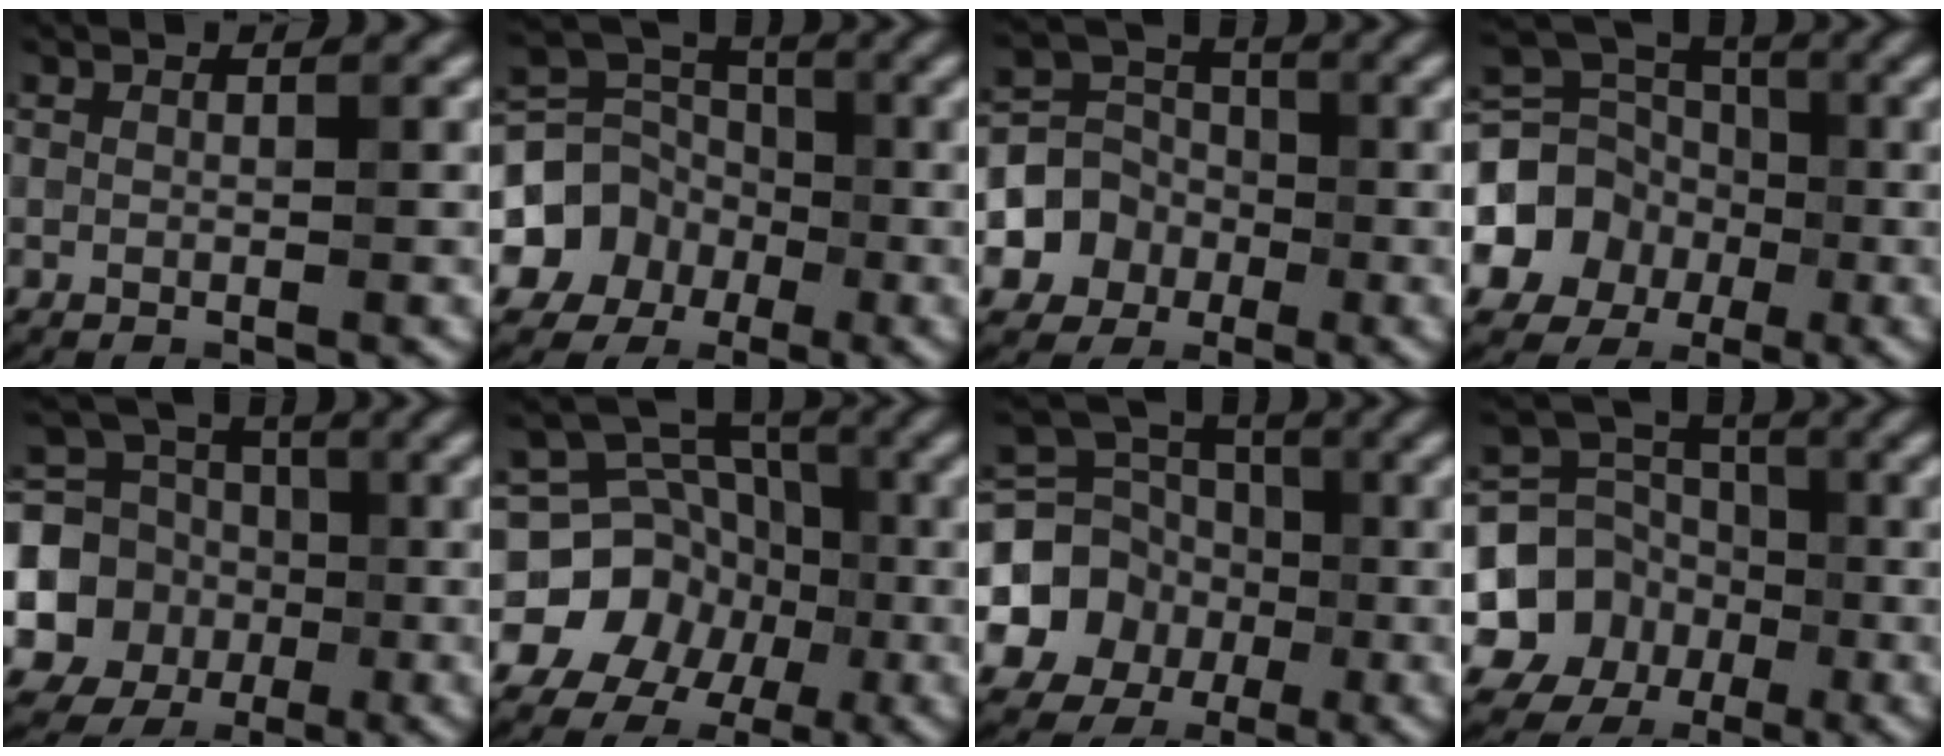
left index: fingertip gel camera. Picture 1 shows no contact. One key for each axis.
{"total": 7.5, "fx": -2.6, "fy": 6.8, "fz": 2.0, "tx": -0.027, "ty": 0.003, "tz": -0.070}
{"total": 4.5, "fx": -1.4, "fy": 4.1, "fz": 1.0, "tx": -0.007, "ty": 0.005, "tz": -0.035}
{"total": 10.5, "fx": -2.6, "fy": 9.5, "fz": 3.8, "tx": -0.079, "ty": -0.006, "tz": -0.073}
{"total": 9.7, "fx": -1.4, "fy": 8.8, "fz": 3.9, "tx": -0.082, "ty": -0.021, "tz": -0.042}
{"total": 10.8, "fx": -3.5, "fy": 9.8, "fz": 2.6, "tx": -0.037, "ty": 0.000, "tz": -0.079}
{"total": 8.9, "fx": -1.9, "fy": 8.0, "fz": 3.3, "tx": -0.054, "ty": -0.002, "tz": -0.058}
{"total": 7.3, "fx": -1.9, "fy": 6.7, "fz": 2.2, "tx": -0.029, "ty": 0.003, "tz": -0.063}